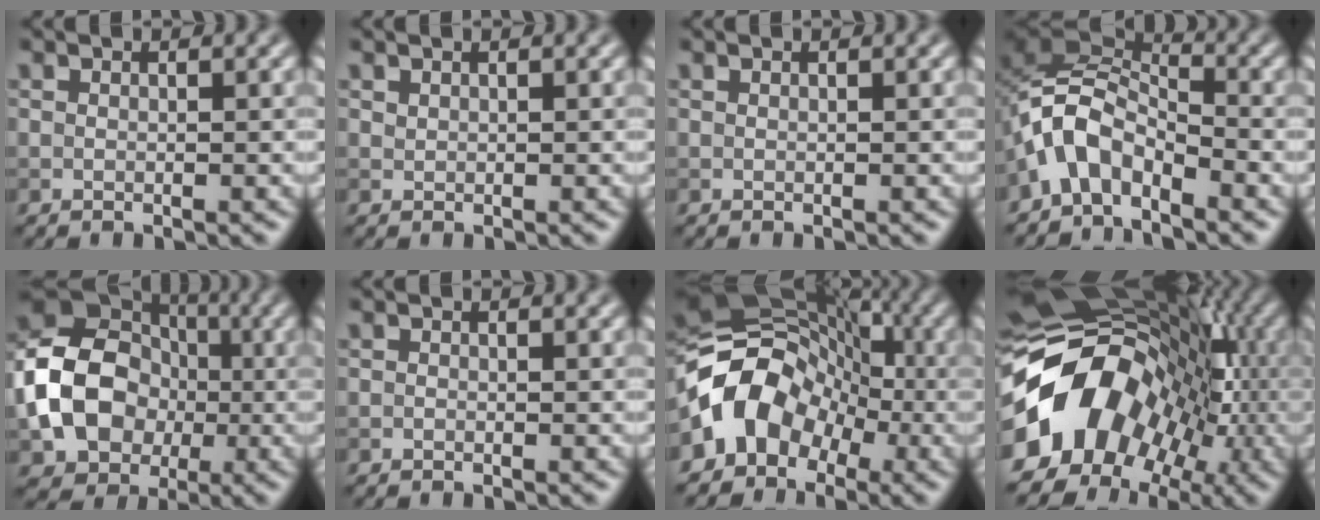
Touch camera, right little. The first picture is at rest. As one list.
[{"total": 0.5, "force": [0.5, 0.1, 0.0], "torque": [-0.001, 0.001, 0.014]}, {"total": 0.0}, {"total": 5.1, "force": [-3.0, 2.9, 3.0], "torque": [-0.046, 0.011, -0.071]}, {"total": 11.0, "force": [-1.5, 8.5, 6.8], "torque": [-0.130, 0.000, -0.038]}, {"total": 0.0}, {"total": 8.9, "force": [-3.1, 6.7, 5.0], "torque": [-0.069, 0.016, -0.073]}, {"total": 15.6, "force": [-3.0, 11.3, 10.3], "torque": [-0.161, 0.005, -0.067]}]